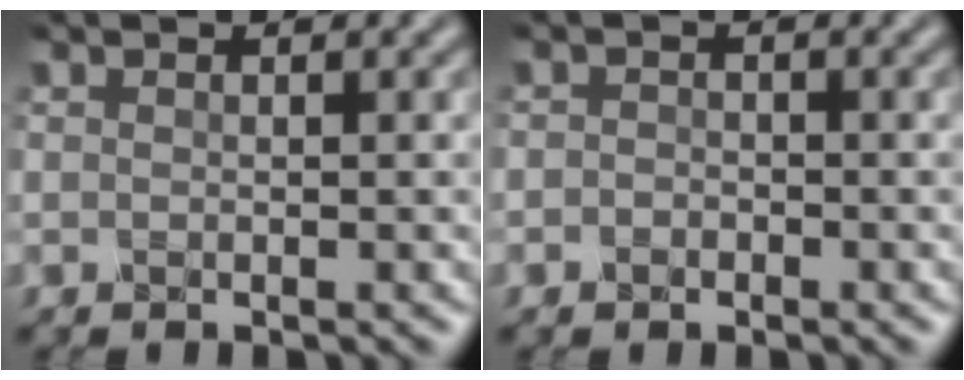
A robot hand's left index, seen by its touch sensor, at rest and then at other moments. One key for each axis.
{"total": 1.0, "fx": -0.5, "fy": 0.8, "fz": 0.3, "tx": -0.005, "ty": -0.001, "tz": -0.011}